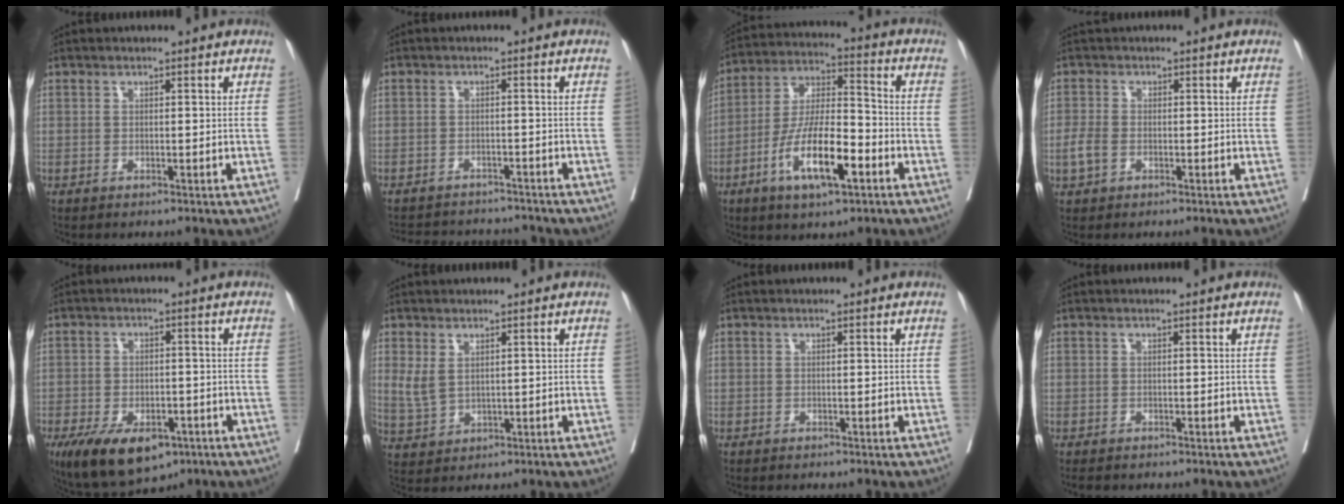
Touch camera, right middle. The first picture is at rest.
{"total": 9.2, "force": [-8.8, 1.9, 1.7], "torque": [-0.026, 0.012, -0.112]}
{"total": 13.2, "force": [-5.6, 3.4, 11.5], "torque": [-0.223, -0.003, -0.102]}
{"total": 2.3, "force": [-0.5, 1.5, 1.6], "torque": [-0.045, -0.003, -0.012]}
{"total": 12.4, "force": [-7.5, 6.1, 7.8], "torque": [-0.134, -0.007, -0.110]}
{"total": 3.4, "force": [1.2, 1.9, 2.5], "torque": [-0.062, 0.001, 0.036]}
{"total": 0.0}
{"total": 1.8, "force": [-1.5, 0.7, 0.6], "torque": [-0.014, -0.006, -0.021]}